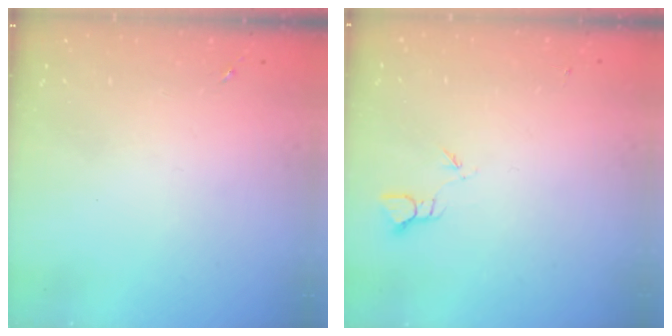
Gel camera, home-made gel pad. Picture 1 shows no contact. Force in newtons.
{"total": 2.4, "press": 2.4, "slide": 0.2}